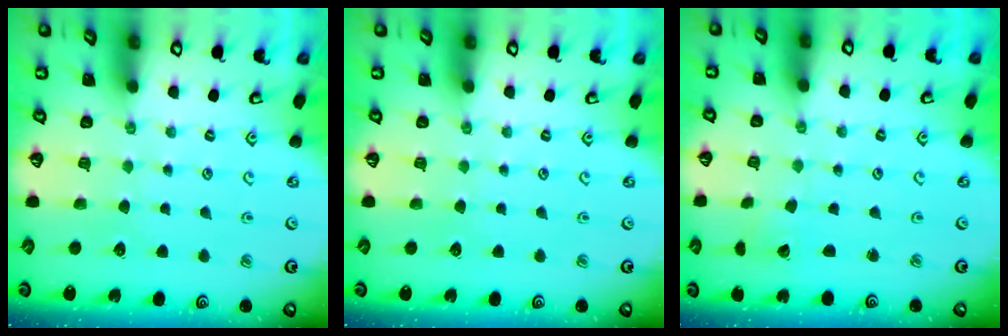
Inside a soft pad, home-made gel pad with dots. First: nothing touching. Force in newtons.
{"total": 0.0}
{"total": 1.6, "press": 1.6, "slide": 0.0}